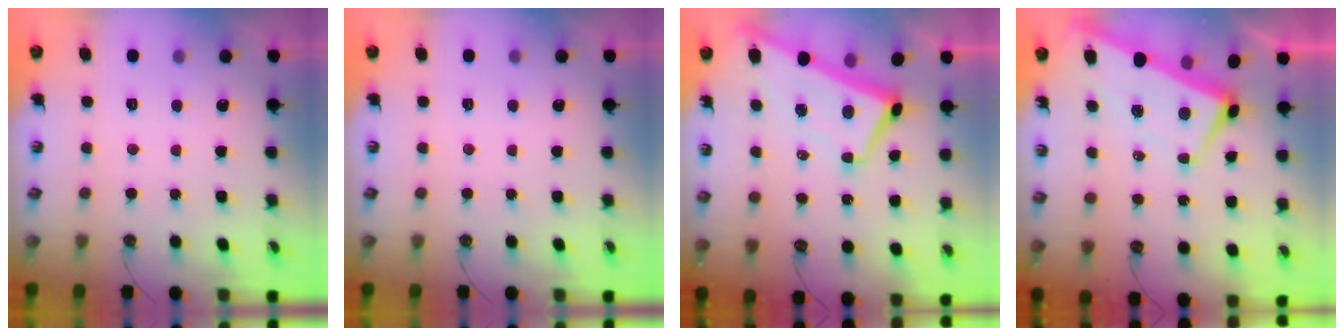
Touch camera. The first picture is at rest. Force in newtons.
{"total": 0.0}
{"total": 5.2, "press": 5.2, "slide": 0.8}
{"total": 1.0, "press": 0.3, "slide": 1.0}